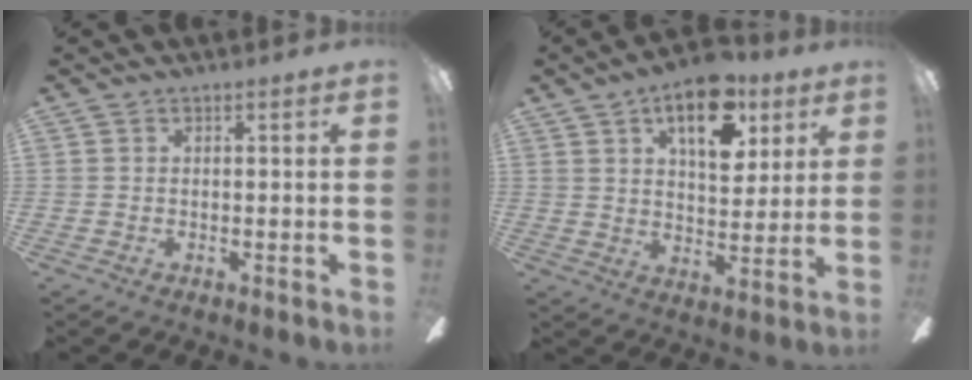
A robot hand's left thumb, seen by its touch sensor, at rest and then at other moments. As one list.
[{"total": 14.6, "force": [7.7, 7.5, 9.9], "torque": [-0.131, -0.021, 0.128]}]